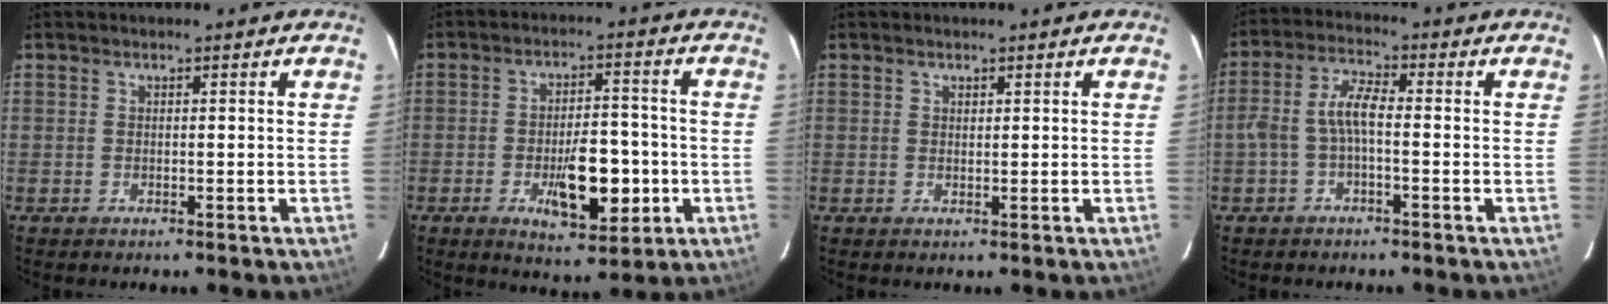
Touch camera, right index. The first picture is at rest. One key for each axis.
{"total": 11.2, "fx": -3.3, "fy": 4.7, "fz": 9.6, "tx": -0.163, "ty": 0.001, "tz": -0.038}
{"total": 0.7, "fx": 0.5, "fy": 0.5, "fz": 0.2, "tx": -0.003, "ty": 0.003, "tz": 0.008}
{"total": 5.2, "fx": -1.3, "fy": 1.7, "fz": 4.7, "tx": -0.106, "ty": 0.017, "tz": -0.025}